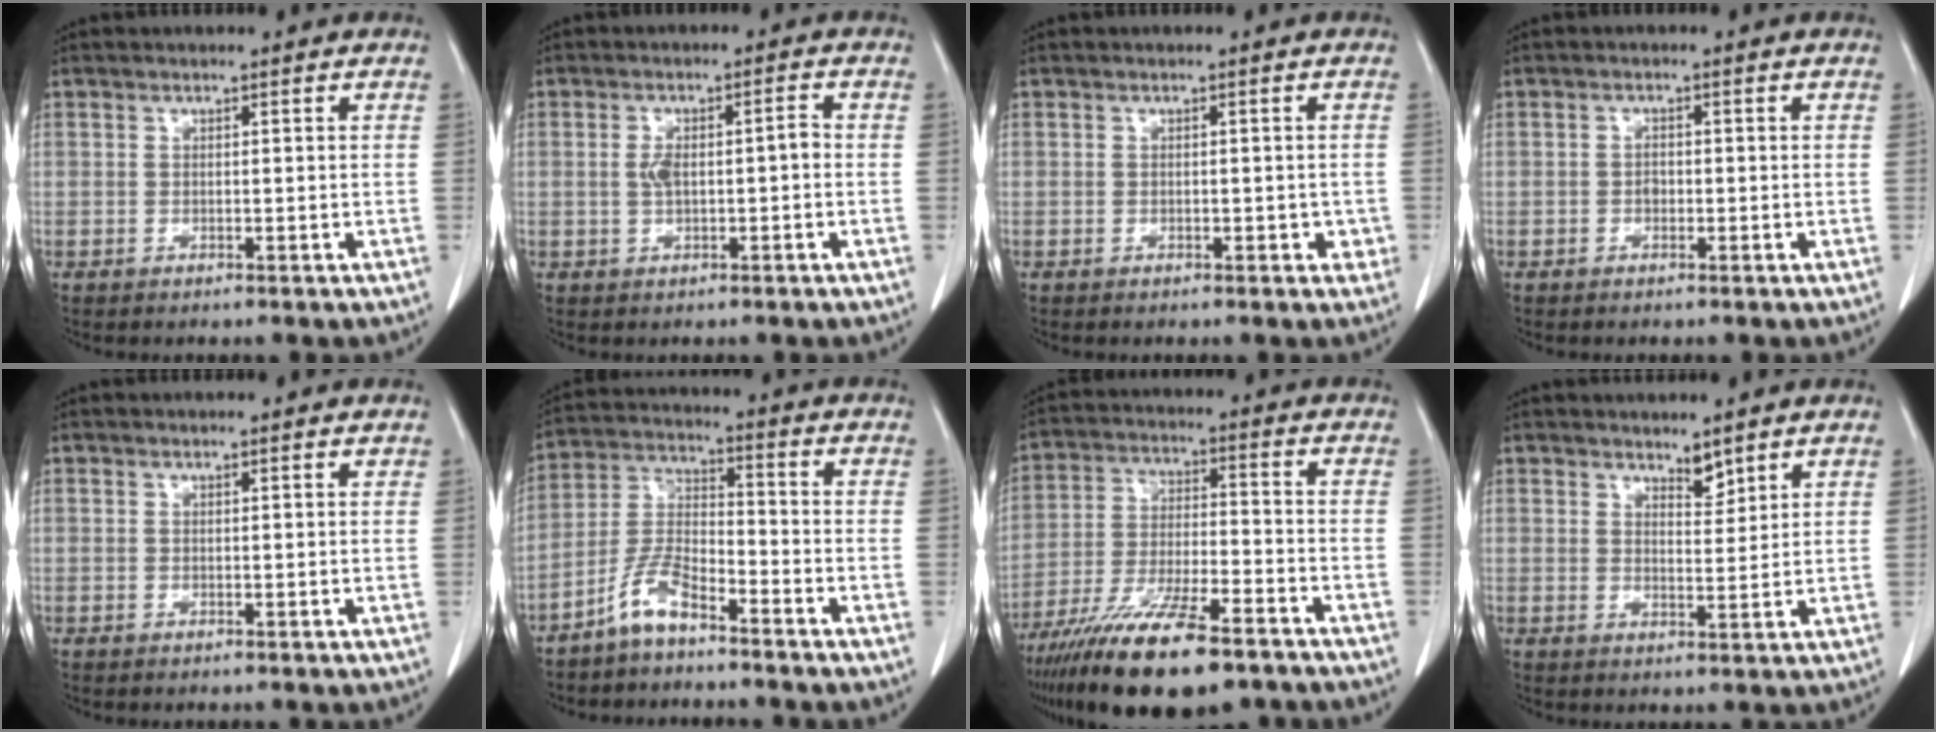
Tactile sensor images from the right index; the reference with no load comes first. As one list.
[{"total": 4.0, "force": [-0.2, 1.5, 3.8], "torque": [-0.075, 0.016, 0.000]}, {"total": 1.8, "force": [-0.5, 1.2, 1.1], "torque": [-0.005, 0.007, -0.004]}, {"total": 1.1, "force": [-0.3, 0.7, 0.7], "torque": [-0.009, 0.005, -0.004]}, {"total": 0.5, "force": [0.5, 0.2, 0.1], "torque": [-0.005, 0.001, 0.002]}, {"total": 6.9, "force": [-5.2, 1.6, 4.3], "torque": [-0.103, -0.003, -0.109]}, {"total": 17.8, "force": [-12.8, 3.4, 11.9], "torque": [-0.215, -0.034, -0.221]}, {"total": 2.7, "force": [2.3, 0.9, 1.0], "torque": [-0.016, -0.009, 0.042]}]